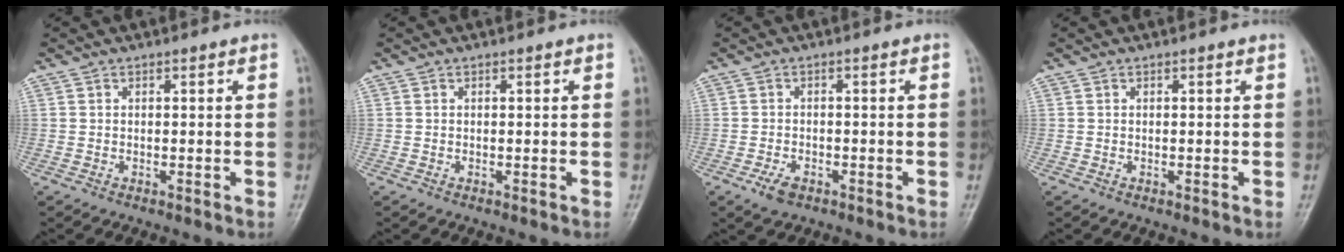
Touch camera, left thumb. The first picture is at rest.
{"total": 0.0}
{"total": 3.0, "force": [-1.9, 1.7, 1.7], "torque": [-0.035, 0.006, -0.031]}
{"total": 0.0}